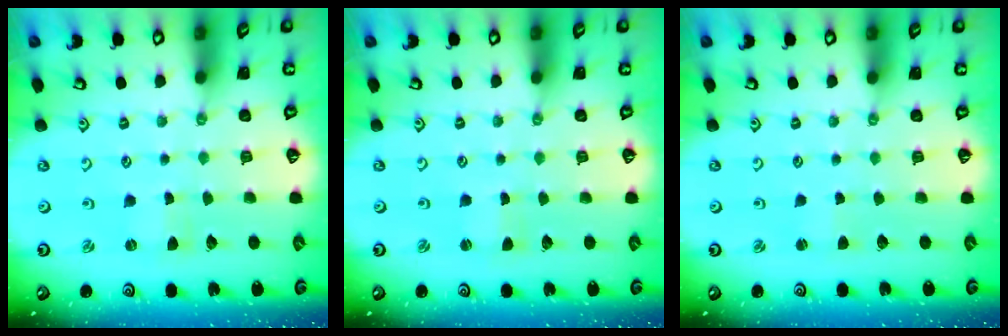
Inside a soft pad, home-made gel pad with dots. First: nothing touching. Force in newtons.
{"total": 0.9, "press": 0.9, "slide": 0.0}
{"total": 1.1, "press": 1.1, "slide": 0.2}